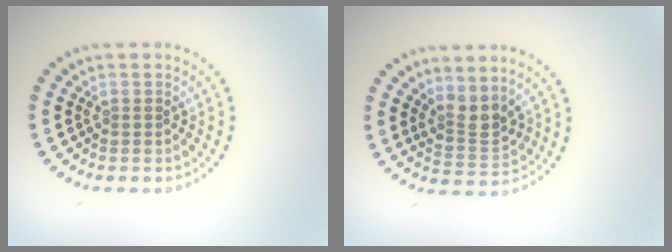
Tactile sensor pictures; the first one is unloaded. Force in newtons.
{"total": 2.6, "press": 2.0, "slide": 1.6}